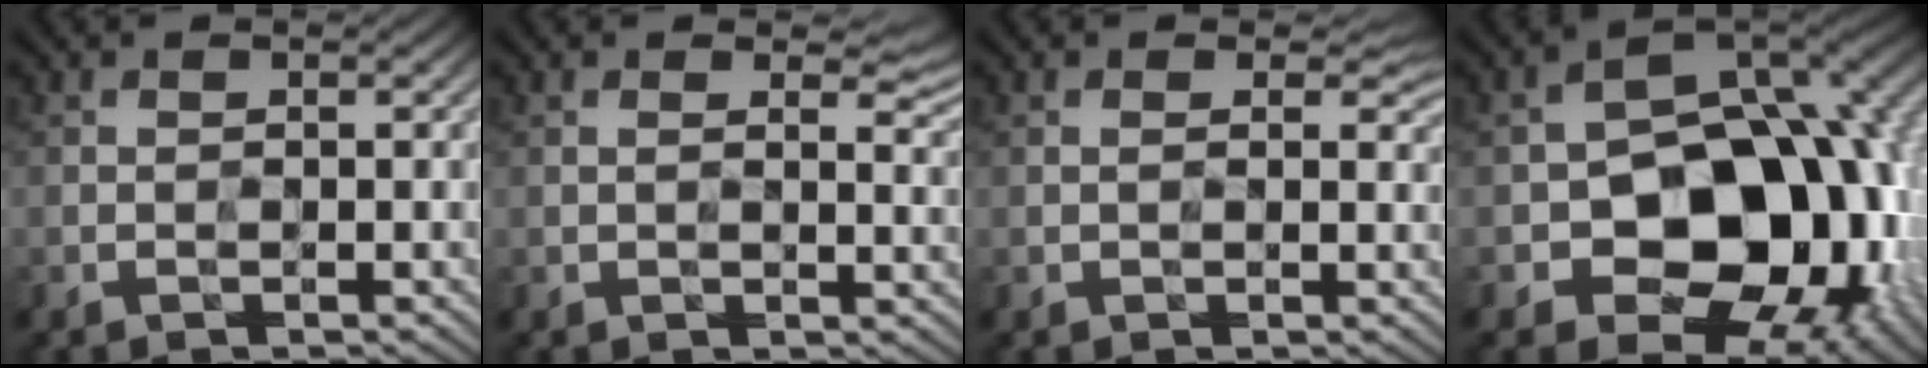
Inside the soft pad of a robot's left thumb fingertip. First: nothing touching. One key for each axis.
{"total": 3.0, "fx": 1.5, "fy": 1.1, "fz": 2.4, "tx": -0.043, "ty": -0.005, "tz": 0.026}
{"total": 1.8, "fx": 0.9, "fy": 1.0, "fz": 1.2, "tx": -0.022, "ty": -0.004, "tz": 0.016}
{"total": 15.8, "fx": -3.6, "fy": 11.5, "fz": 10.3, "tx": -0.122, "ty": -0.026, "tz": -0.059}